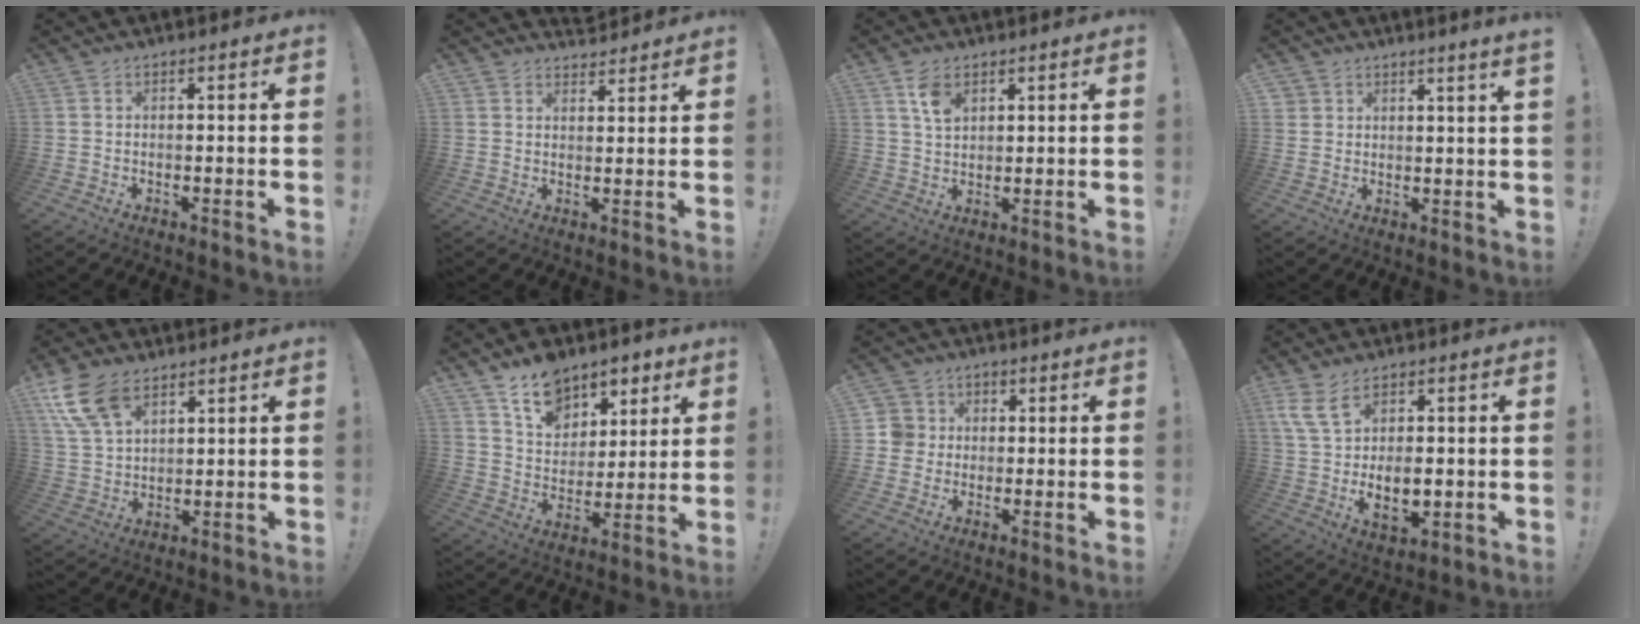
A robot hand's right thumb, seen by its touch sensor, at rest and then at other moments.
{"total": 3.4, "force": [3.0, 1.7, -0.1], "torque": [0.012, -0.025, 0.055]}
{"total": 5.9, "force": [3.2, 3.6, 3.5], "torque": [-0.054, -0.012, 0.058]}
{"total": 3.4, "force": [3.3, 0.4, 0.7], "torque": [-0.010, -0.023, 0.060]}
{"total": 12.4, "force": [7.3, 6.9, 7.3], "torque": [-0.154, -0.025, 0.142]}
{"total": 14.1, "force": [9.5, 9.2, 4.8], "torque": [-0.075, -0.066, 0.179]}
{"total": 6.1, "force": [0.4, 5.9, 1.3], "torque": [-0.020, 0.005, 0.008]}
{"total": 11.5, "force": [2.1, 6.8, 9.0], "torque": [-0.166, -0.020, 0.038]}